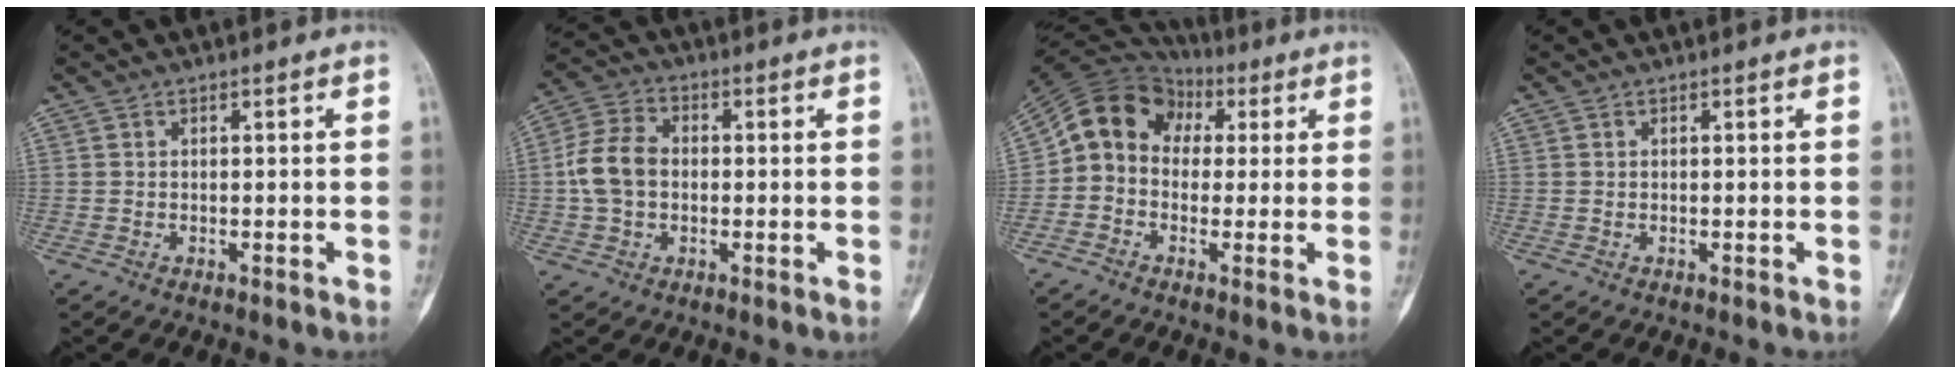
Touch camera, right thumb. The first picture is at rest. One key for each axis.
{"total": 8.8, "fx": -0.5, "fy": 6.6, "fz": 5.8, "tx": -0.104, "ty": 0.022, "tz": -0.018}
{"total": 12.2, "fx": 1.1, "fy": 10.2, "fz": 6.6, "tx": -0.098, "ty": 0.039, "tz": 0.007}
{"total": 0.0}